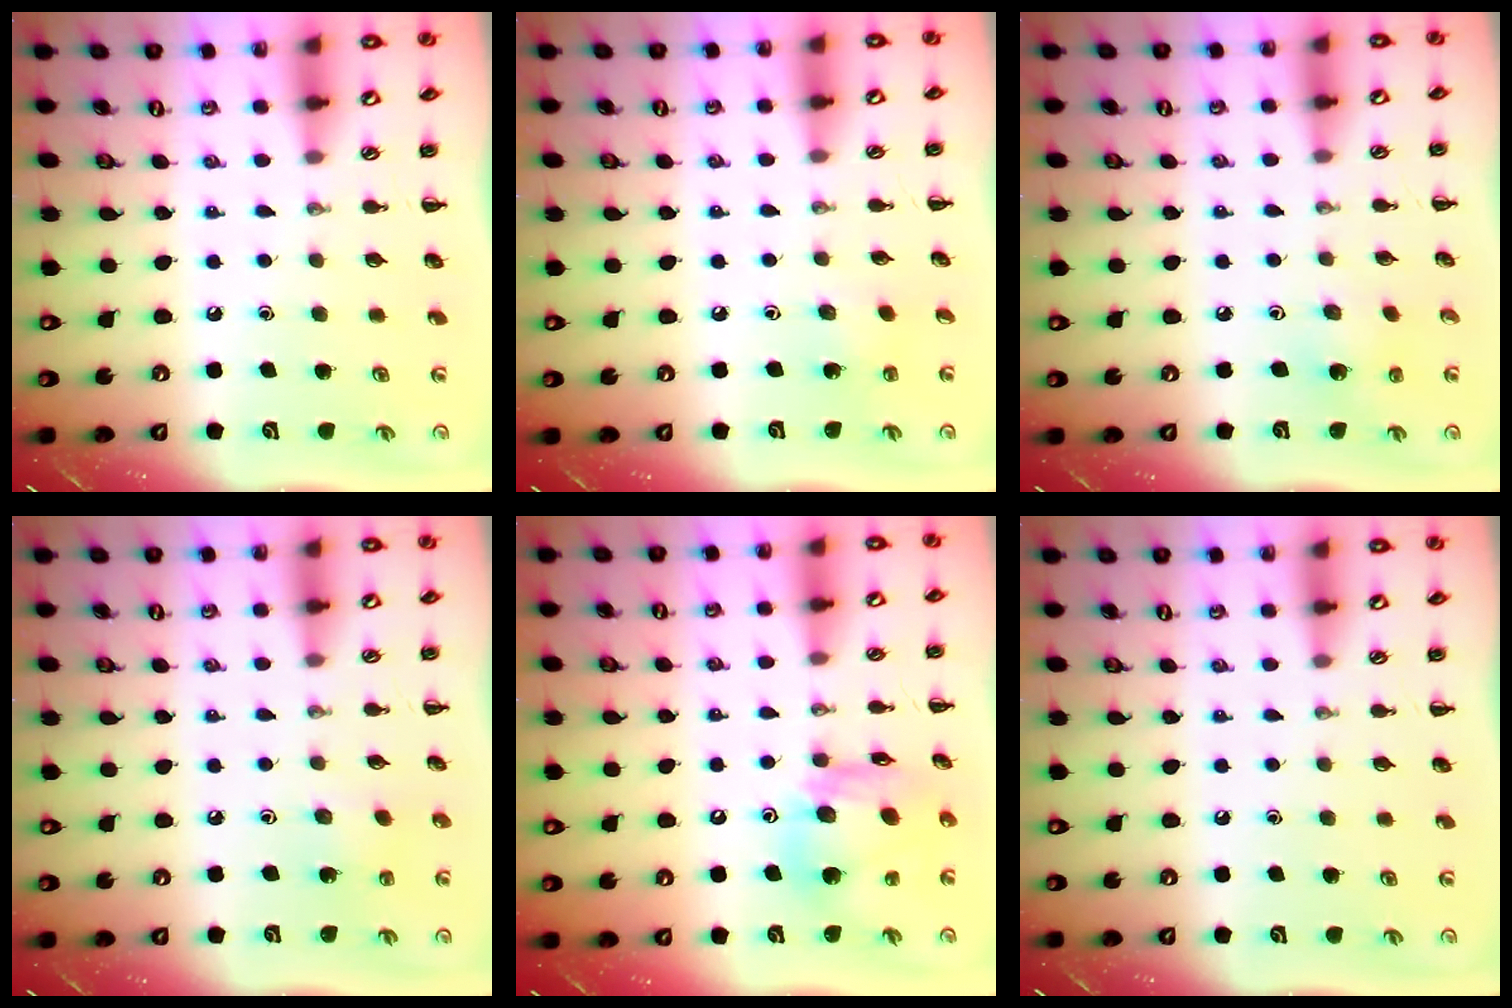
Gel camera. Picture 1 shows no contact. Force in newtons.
{"total": 1.9, "press": 1.8, "slide": 0.6}
{"total": 1.9, "press": 1.9, "slide": 0.6}
{"total": 2.7, "press": 2.6, "slide": 0.8}
{"total": 14.8, "press": 14.5, "slide": 2.7}
{"total": 0.0}